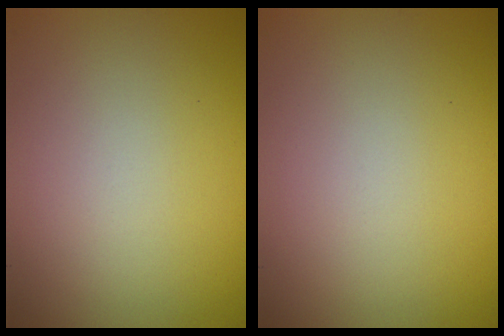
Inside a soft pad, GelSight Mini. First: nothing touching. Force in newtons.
{"total": 0.0}